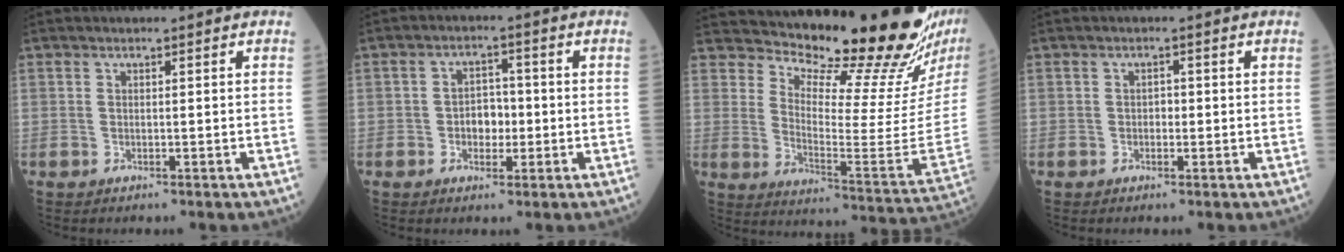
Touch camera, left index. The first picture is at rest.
{"total": 4.0, "force": [-0.7, 2.7, 2.9], "torque": [-0.046, 0.011, -0.013]}
{"total": 21.5, "force": [19.5, -0.1, 9.2], "torque": [-0.157, -0.125, 0.260]}
{"total": 1.1, "force": [-0.1, 0.8, 0.8], "torque": [-0.009, 0.003, -0.005]}